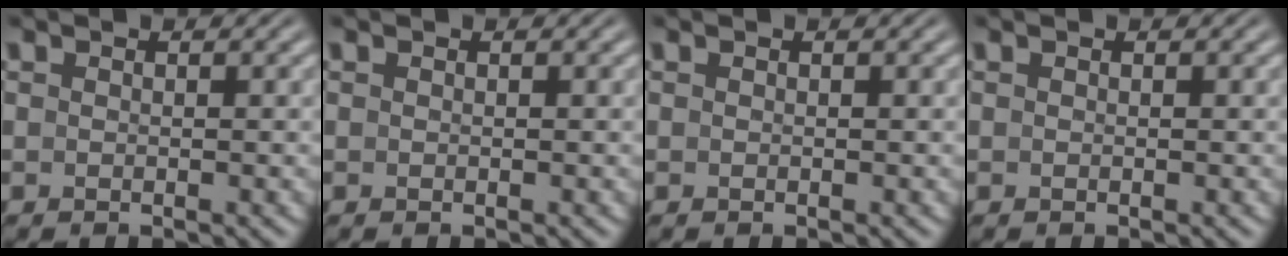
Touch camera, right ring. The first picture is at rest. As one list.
[{"total": 0.0}, {"total": 0.0}, {"total": 0.0}]